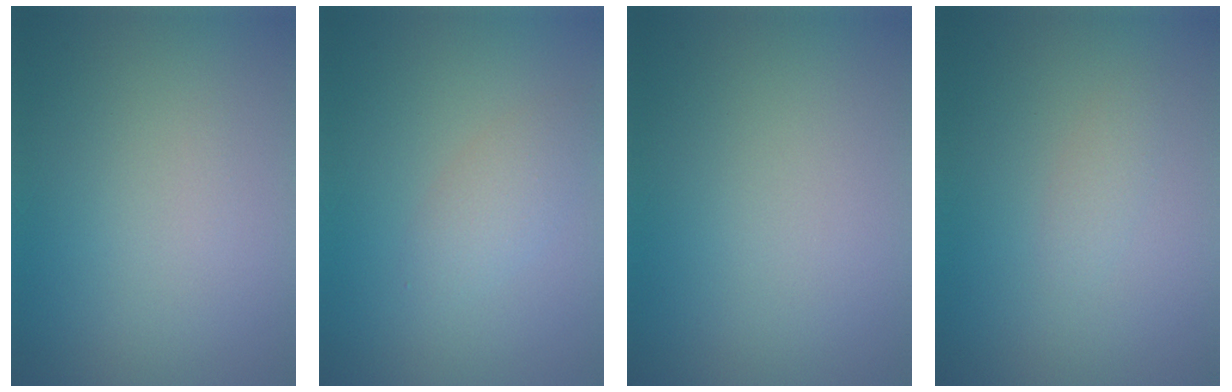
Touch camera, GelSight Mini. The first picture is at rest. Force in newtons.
{"total": 2.0, "press": 2.0, "slide": 0.1}
{"total": 0.0}
{"total": 1.0, "press": 1.0, "slide": 0.1}